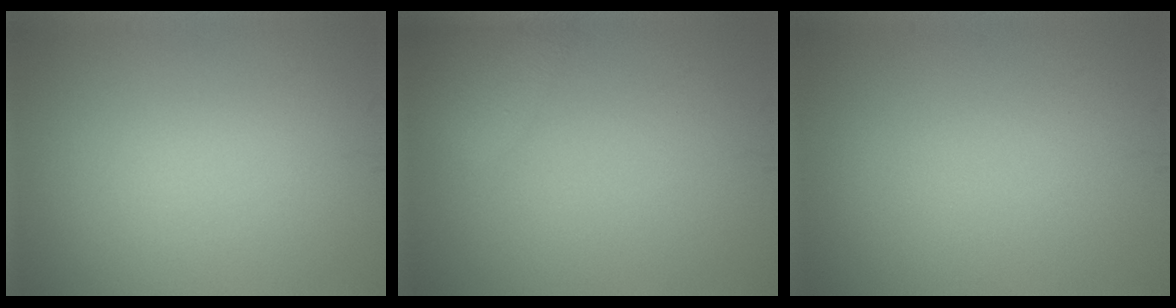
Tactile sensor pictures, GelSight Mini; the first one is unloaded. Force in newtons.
{"total": 2.5, "press": 2.5, "slide": 0.2}
{"total": 0.0}